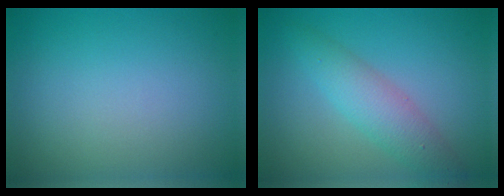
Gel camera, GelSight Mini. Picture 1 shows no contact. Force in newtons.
{"total": 3.7, "press": 3.7, "slide": 0.1}